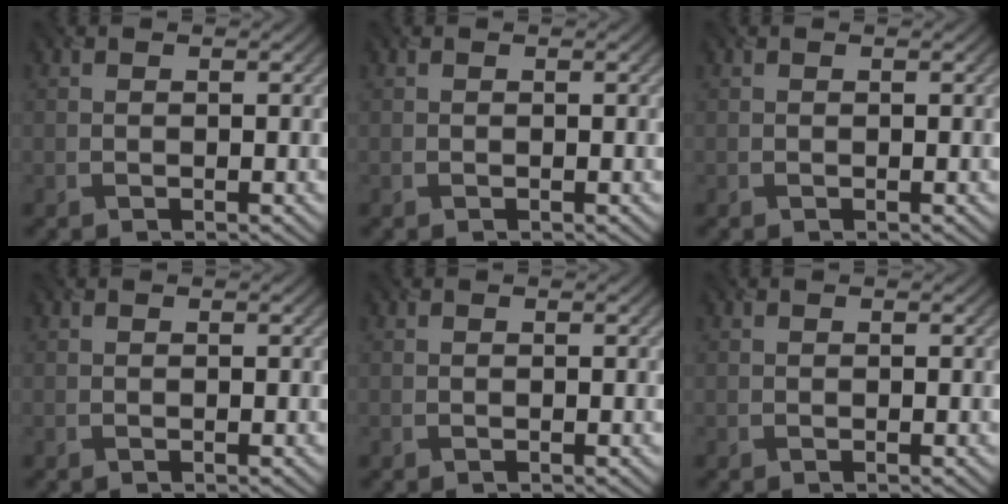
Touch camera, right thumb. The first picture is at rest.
{"total": 0.0}
{"total": 0.0}
{"total": 0.0}
{"total": 0.0}
{"total": 0.0}